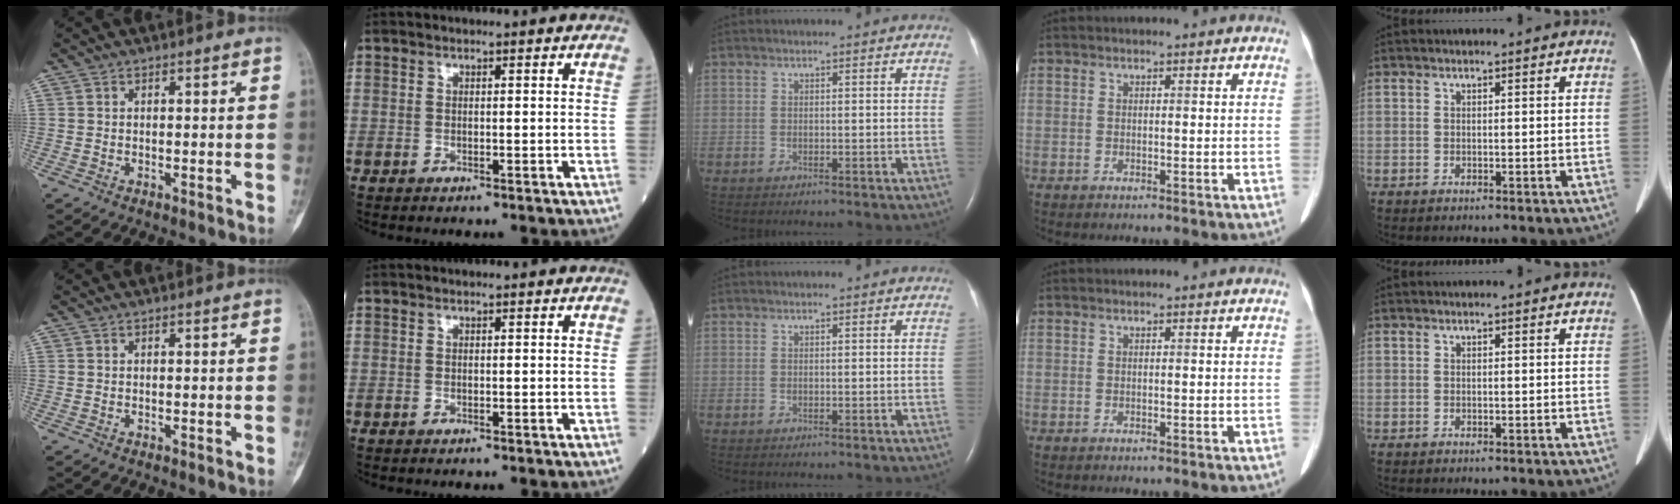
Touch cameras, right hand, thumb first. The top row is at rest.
{}